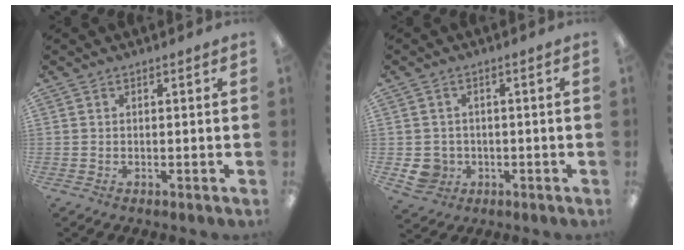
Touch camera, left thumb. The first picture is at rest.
{"total": 5.1, "force": [-1.0, 4.7, 1.5], "torque": [-0.035, 0.008, -0.016]}